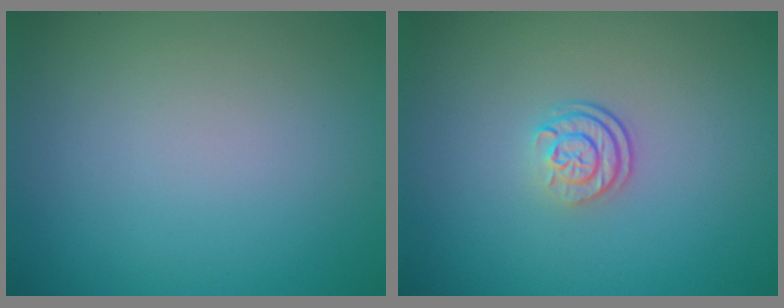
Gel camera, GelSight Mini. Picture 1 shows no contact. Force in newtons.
{"total": 2.3, "press": 1.7, "slide": 1.7}